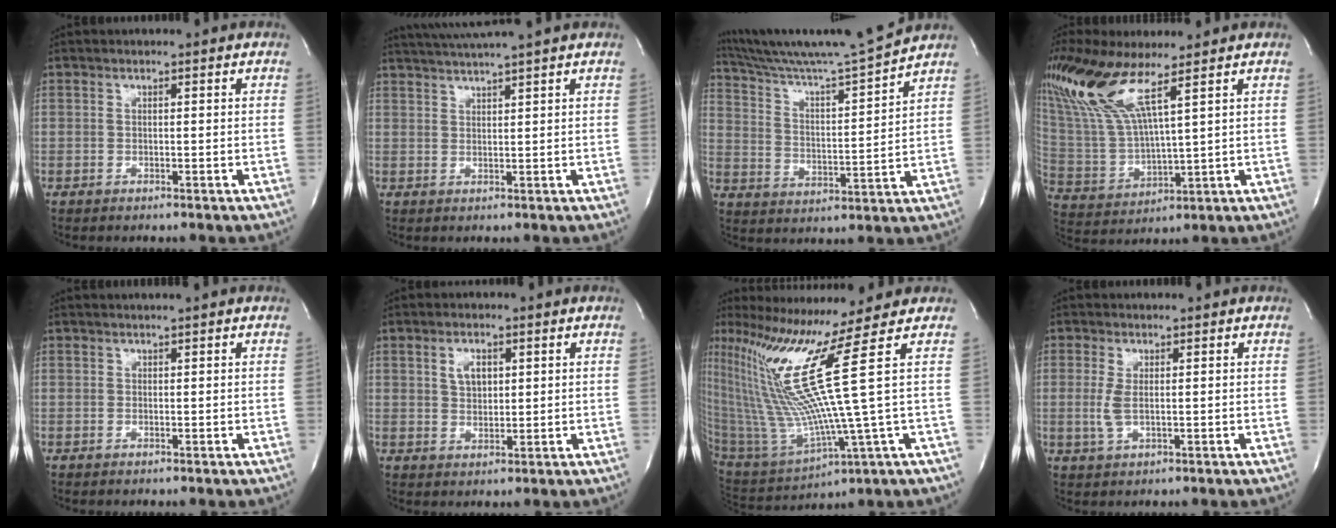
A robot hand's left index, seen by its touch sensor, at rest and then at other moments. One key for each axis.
{"total": 6.4, "fx": 5.6, "fy": -1.7, "fz": 2.7, "tx": -0.047, "ty": 0.010, "tz": 0.091}
{"total": 14.3, "fx": 13.3, "fy": -2.6, "fz": 4.6, "tx": -0.094, "ty": -0.039, "tz": 0.221}
{"total": 13.1, "fx": 8.1, "fy": 1.8, "fz": 10.2, "tx": -0.246, "ty": -0.005, "tz": 0.166}
{"total": 0.8, "fx": 0.6, "fy": -0.3, "fz": 0.4, "tx": -0.006, "ty": -0.001, "tz": 0.017}
{"total": 3.2, "fx": 1.1, "fy": 1.9, "fz": 2.3, "tx": -0.048, "ty": -0.001, "tz": 0.022}
{"total": 17.7, "fx": 7.9, "fy": -3.6, "fz": 15.5, "tx": -0.302, "ty": -0.030, "tz": 0.146}
{"total": 2.7, "fx": 0.2, "fy": 0.8, "fz": 2.6, "tx": -0.066, "ty": -0.004, "tz": 0.013}